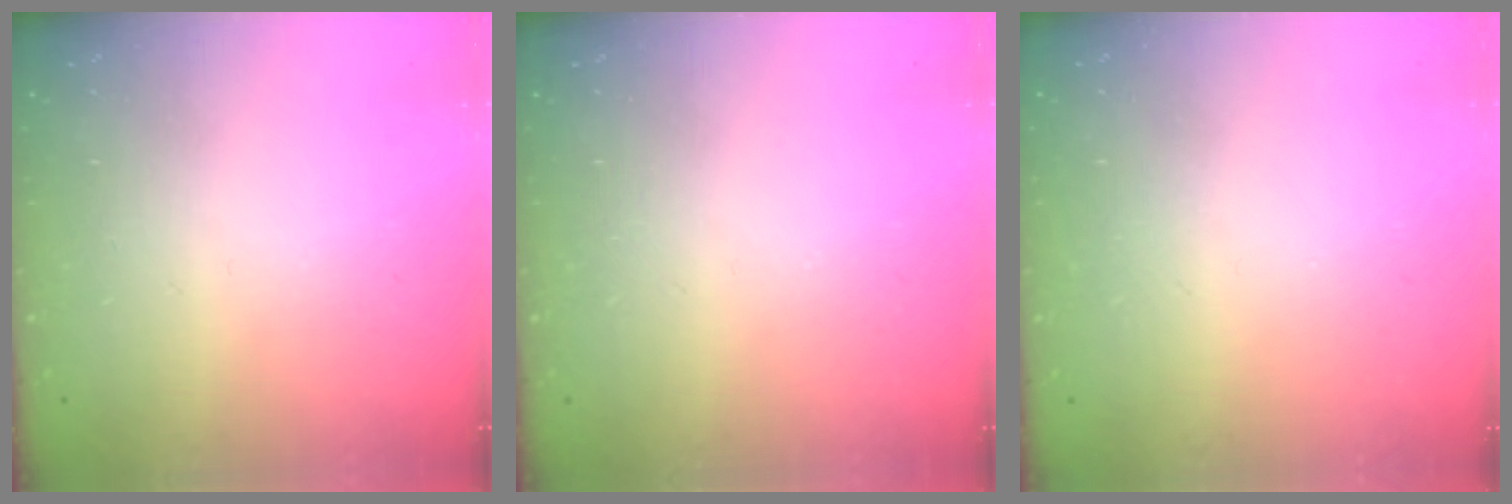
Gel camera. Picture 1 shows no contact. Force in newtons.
{"total": 0.0}
{"total": 0.8, "press": 0.8, "slide": 0.0}